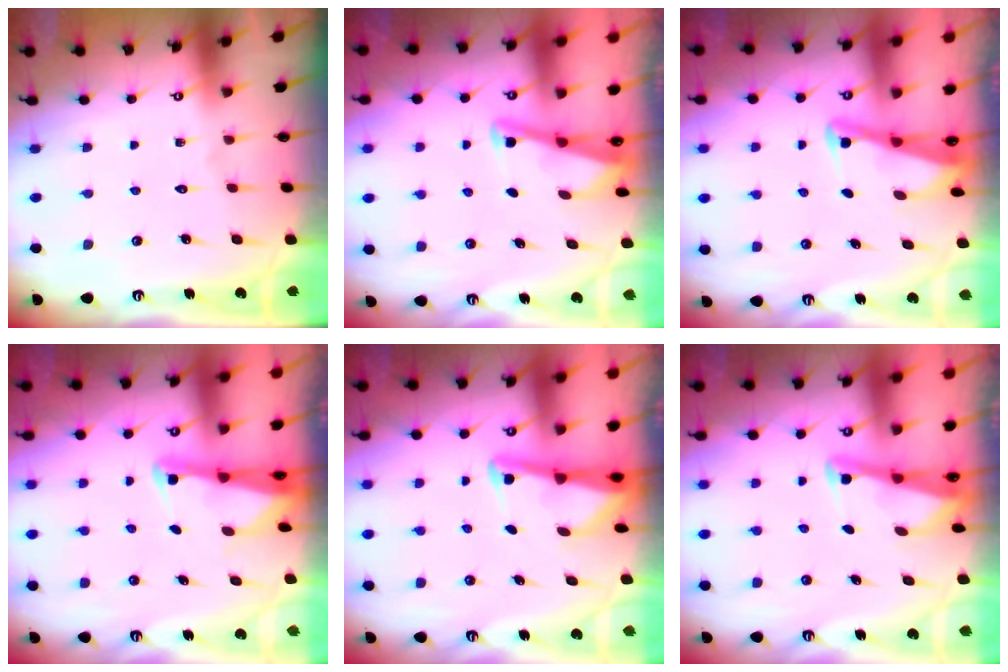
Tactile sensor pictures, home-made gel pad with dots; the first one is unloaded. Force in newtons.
{"total": 2.9, "press": 2.9, "slide": 0.3}
{"total": 2.8, "press": 2.8, "slide": 0.3}
{"total": 2.4, "press": 2.4, "slide": 0.3}
{"total": 3.1, "press": 3.1, "slide": 0.4}
{"total": 2.5, "press": 2.5, "slide": 0.0}